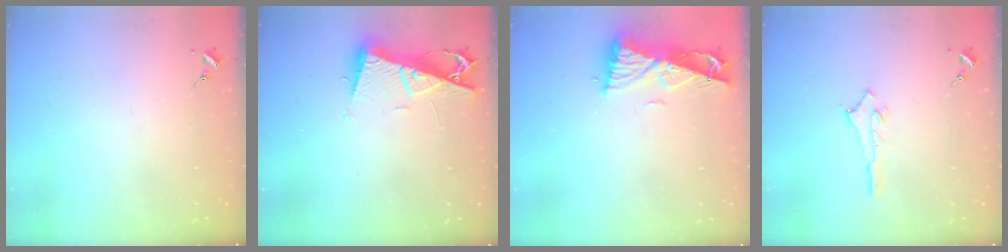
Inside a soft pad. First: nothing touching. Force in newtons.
{"total": 9.9, "press": 9.8, "slide": 1.1}
{"total": 9.3, "press": 9.2, "slide": 1.3}
{"total": 2.7, "press": 2.7, "slide": 0.2}